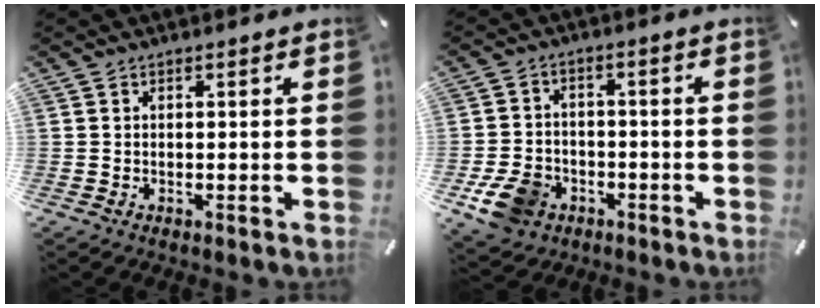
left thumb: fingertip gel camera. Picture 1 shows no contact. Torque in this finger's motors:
{"motor_torque": [0.28, 1.04, 0.11, -0.01, -0.05]}